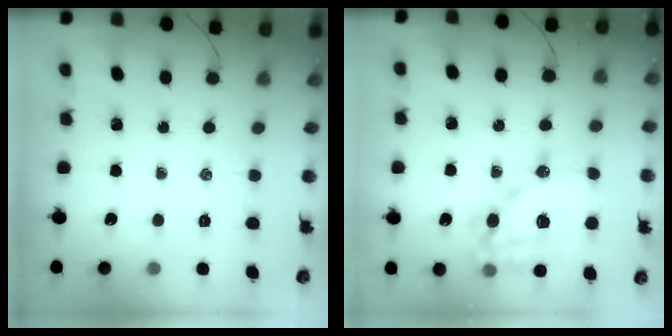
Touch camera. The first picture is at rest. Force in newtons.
{"total": 15.8, "press": 15.5, "slide": 3.1}